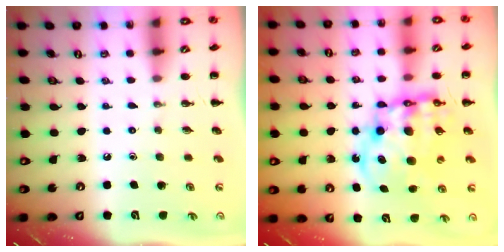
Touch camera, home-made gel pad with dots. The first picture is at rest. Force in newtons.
{"total": 13.8, "press": 13.4, "slide": 3.4}